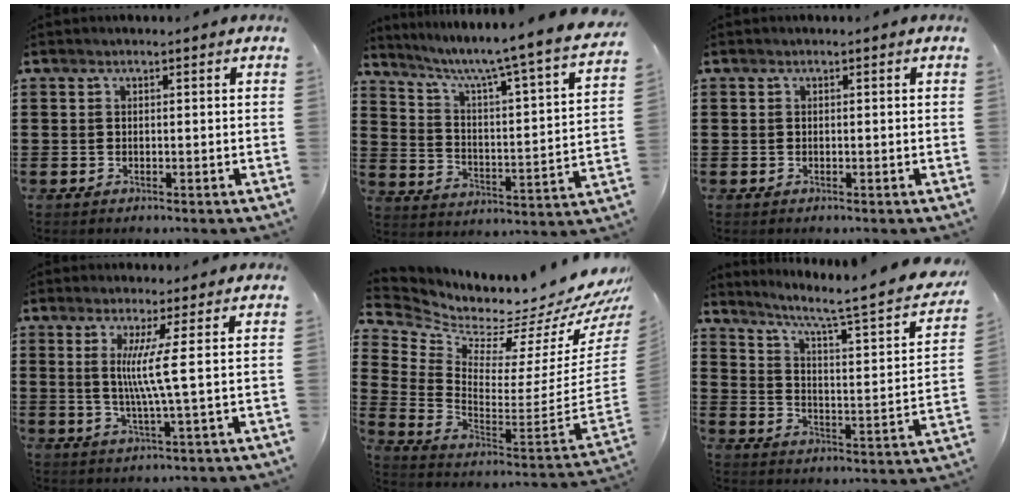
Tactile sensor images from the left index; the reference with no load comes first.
{"total": 5.2, "force": [4.4, -1.7, 2.1], "torque": [-0.060, -0.053, 0.061]}
{"total": 0.0}
{"total": 6.1, "force": [1.1, -1.2, 5.9], "torque": [-0.114, -0.012, 0.012]}
{"total": 3.5, "force": [3.2, 1.0, 1.1], "torque": [-0.035, -0.067, 0.042]}
{"total": 4.6, "force": [3.1, -0.2, 3.4], "torque": [-0.085, -0.036, 0.037]}